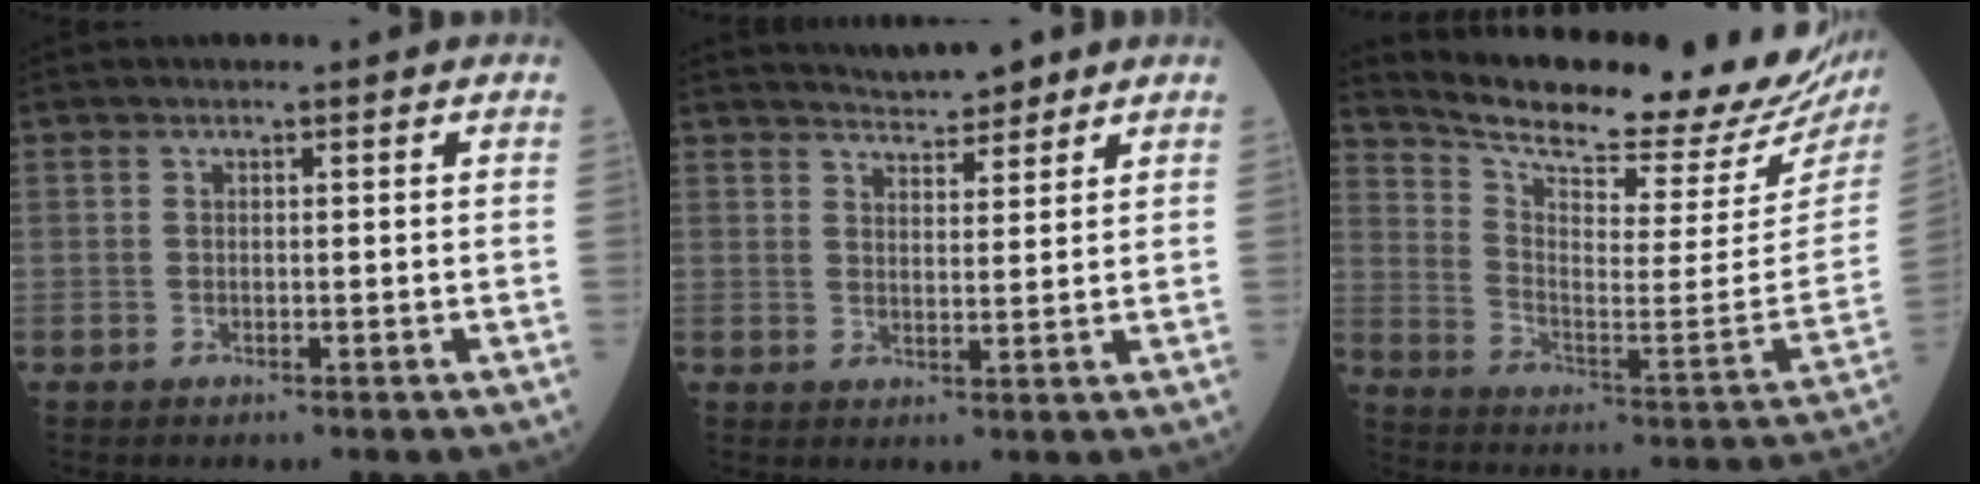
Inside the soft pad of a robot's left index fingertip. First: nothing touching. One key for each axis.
{"total": 5.6, "fx": 5.2, "fy": 1.1, "fz": 1.5, "tx": -0.030, "ty": 0.012, "tz": 0.084}
{"total": 25.6, "fx": 23.0, "fy": 3.0, "fz": 11.0, "tx": -0.188, "ty": -0.085, "tz": 0.313}